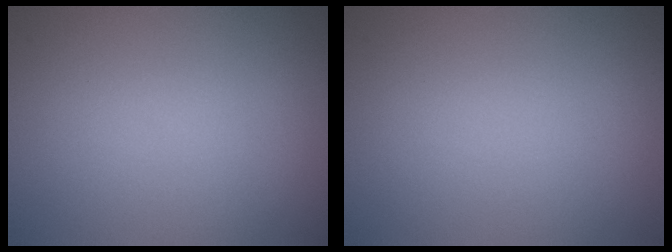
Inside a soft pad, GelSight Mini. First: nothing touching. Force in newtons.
{"total": 0.0}